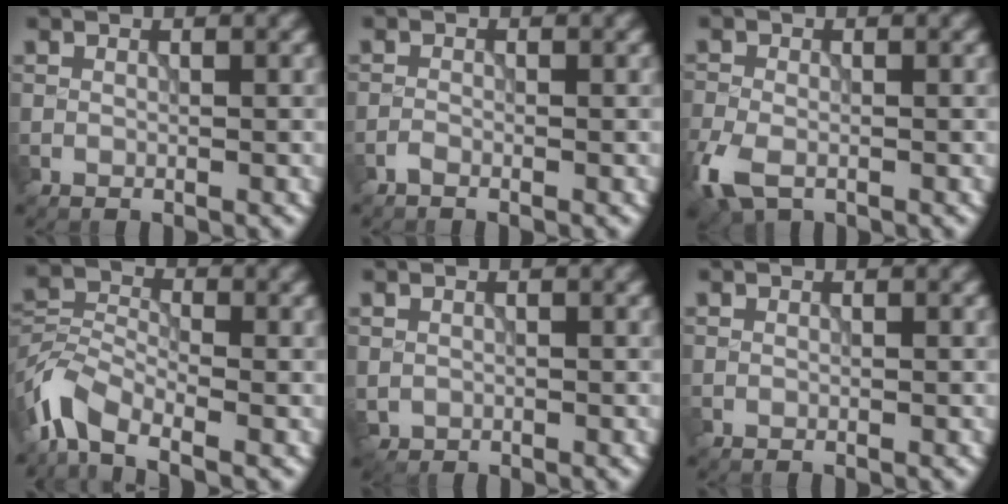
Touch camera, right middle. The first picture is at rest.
{"total": 0.7, "force": [-0.6, 0.1, 0.3], "torque": [-0.005, 0.000, -0.016]}
{"total": 4.2, "force": [-2.3, 2.3, 2.5], "torque": [-0.066, -0.009, -0.054]}
{"total": 4.7, "force": [-3.5, 2.0, 2.5], "torque": [-0.051, -0.002, -0.085]}
{"total": 0.9, "force": [-0.1, 0.9, 0.2], "torque": [-0.001, -0.007, -0.002]}
{"total": 0.0}